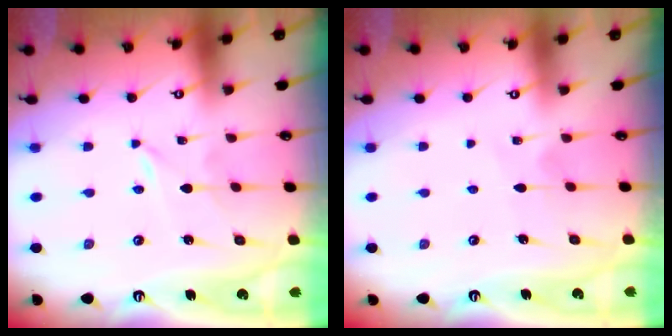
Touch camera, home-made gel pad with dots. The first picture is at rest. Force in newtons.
{"total": 5.3, "press": 5.2, "slide": 0.3}